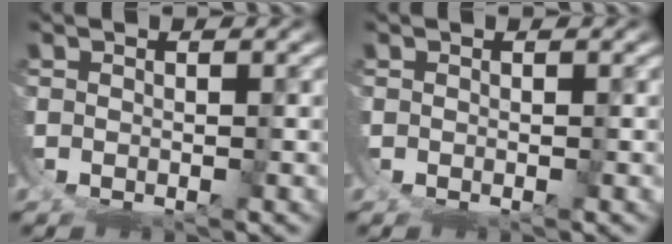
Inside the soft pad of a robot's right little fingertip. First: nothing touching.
{"total": 0.0}